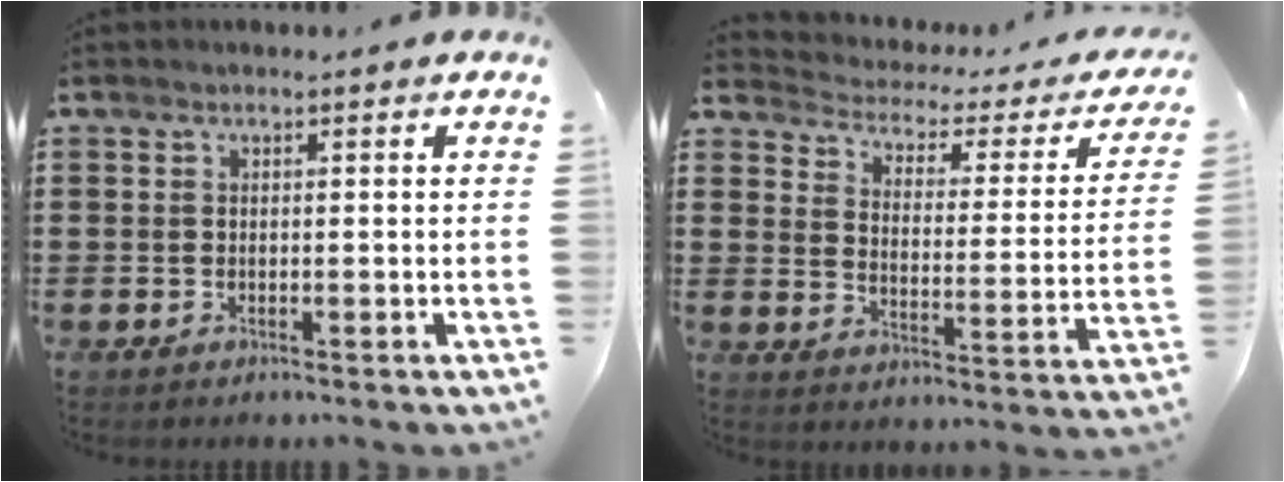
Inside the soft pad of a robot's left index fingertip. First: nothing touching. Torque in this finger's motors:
{"motor_torque": [1.41, -0.73, -0.07, -0.05]}